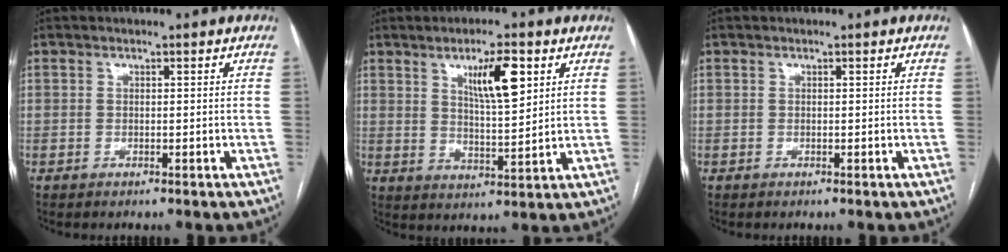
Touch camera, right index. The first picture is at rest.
{"total": 8.2, "force": [3.8, 1.5, 7.1], "torque": [-0.122, -0.003, 0.065]}
{"total": 0.0}